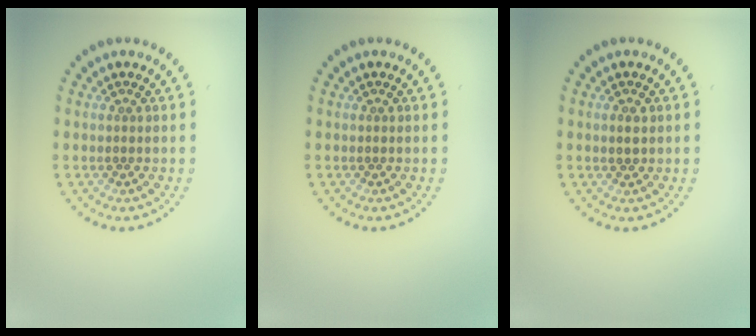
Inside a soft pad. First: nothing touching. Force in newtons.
{"total": 0.0}
{"total": 1.0, "press": 1.0, "slide": 0.1}